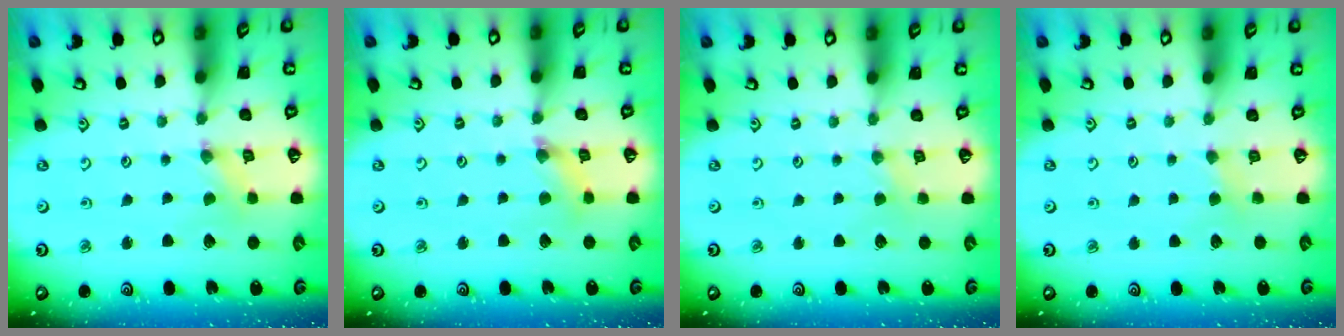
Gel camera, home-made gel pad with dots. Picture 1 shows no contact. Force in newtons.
{"total": 2.4, "press": 2.4, "slide": 0.2}
{"total": 0.5, "press": 0.5, "slide": 0.2}
{"total": 2.8, "press": 2.7, "slide": 0.5}